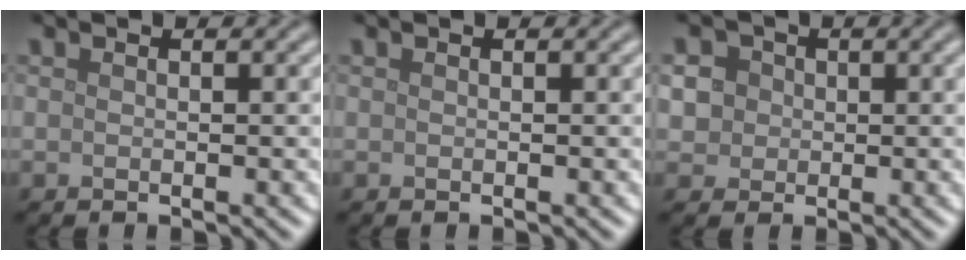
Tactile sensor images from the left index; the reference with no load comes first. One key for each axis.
{"total": 0.0}
{"total": 5.3, "fx": 1.3, "fy": 4.8, "fz": 2.1, "tx": -0.042, "ty": 0.031, "tz": 0.007}